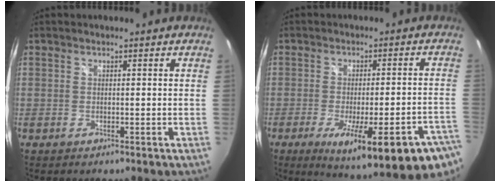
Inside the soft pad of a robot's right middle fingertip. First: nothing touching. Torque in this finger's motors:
{"motor_torque": [1.72, -0.42, 0.37, 0.19]}